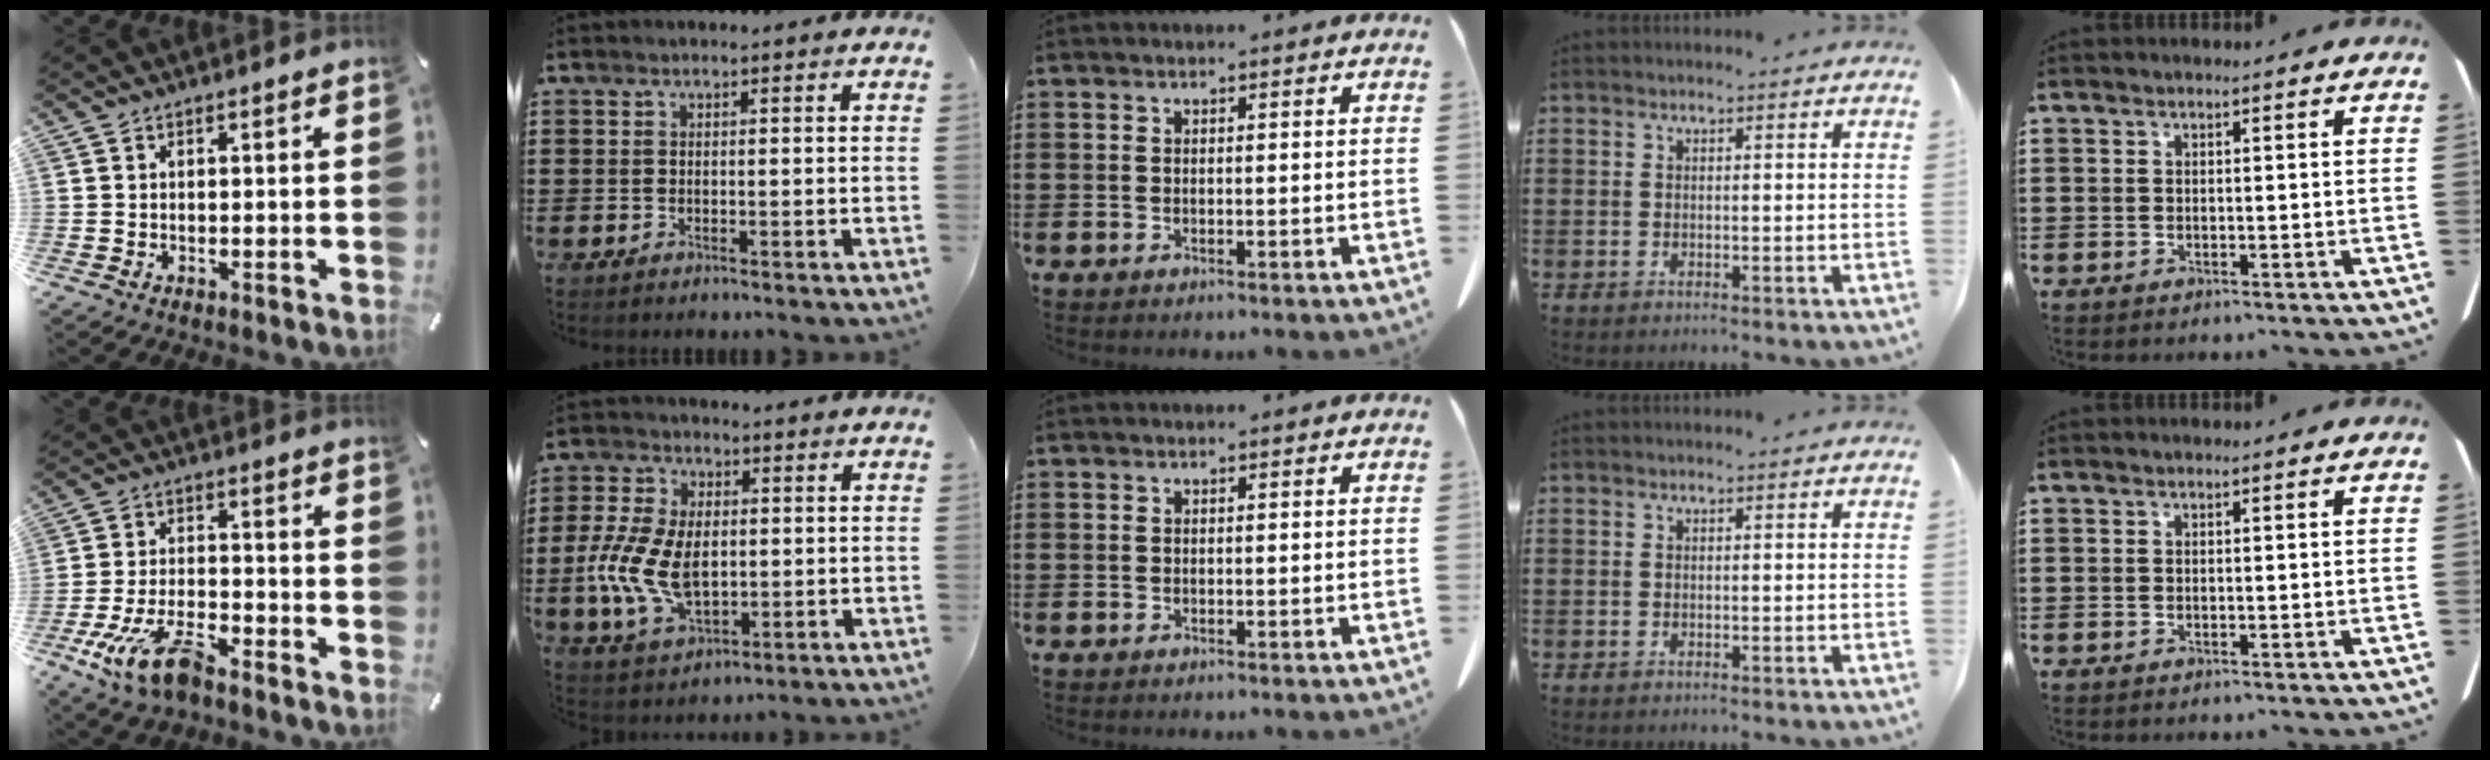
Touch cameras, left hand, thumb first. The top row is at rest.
{"thumb": {"total": 13.0, "force": [-8.4, 4.8, 8.6], "torque": [-0.183, 0.031, -0.155]}, "index": {"total": 11.3, "force": [-1.1, 6.8, 9.0], "torque": [-0.211, -0.001, -0.021]}}